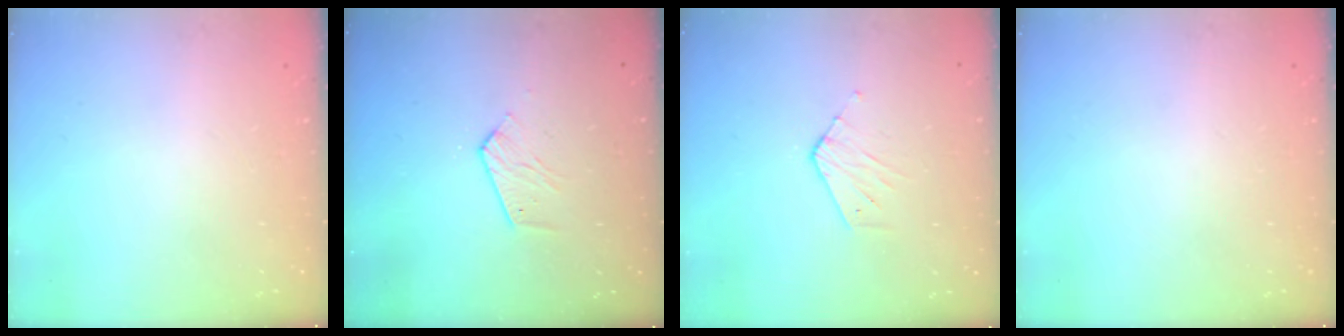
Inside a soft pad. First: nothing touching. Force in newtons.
{"total": 5.6, "press": 5.6, "slide": 0.5}
{"total": 3.2, "press": 3.2, "slide": 0.2}
{"total": 0.0}